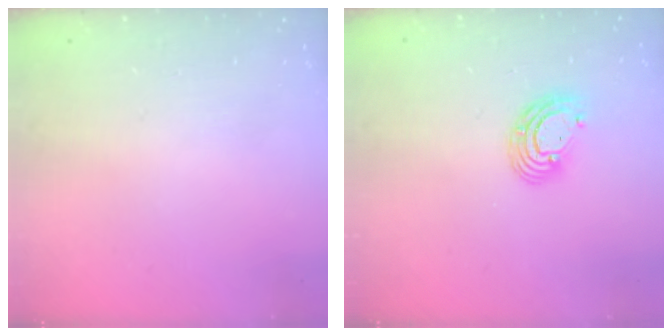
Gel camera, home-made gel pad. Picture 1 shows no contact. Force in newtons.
{"total": 8.0, "press": 7.9, "slide": 1.2}